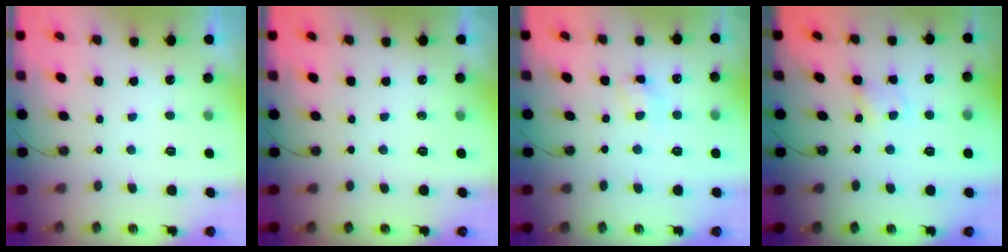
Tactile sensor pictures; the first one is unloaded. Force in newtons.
{"total": 0.0}
{"total": 3.7, "press": 3.7, "slide": 0.5}
{"total": 1.4, "press": 1.4, "slide": 0.2}